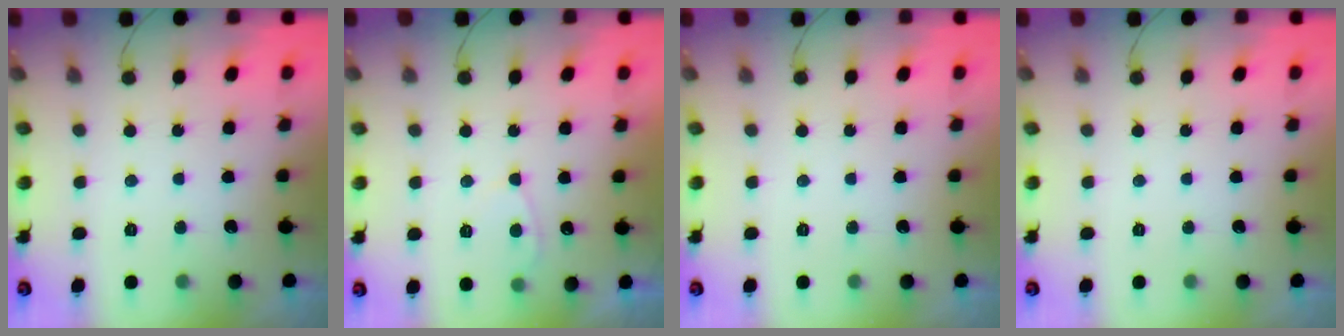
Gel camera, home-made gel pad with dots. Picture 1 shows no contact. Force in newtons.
{"total": 4.0, "press": 4.0, "slide": 0.5}
{"total": 0.0}
{"total": 0.0}